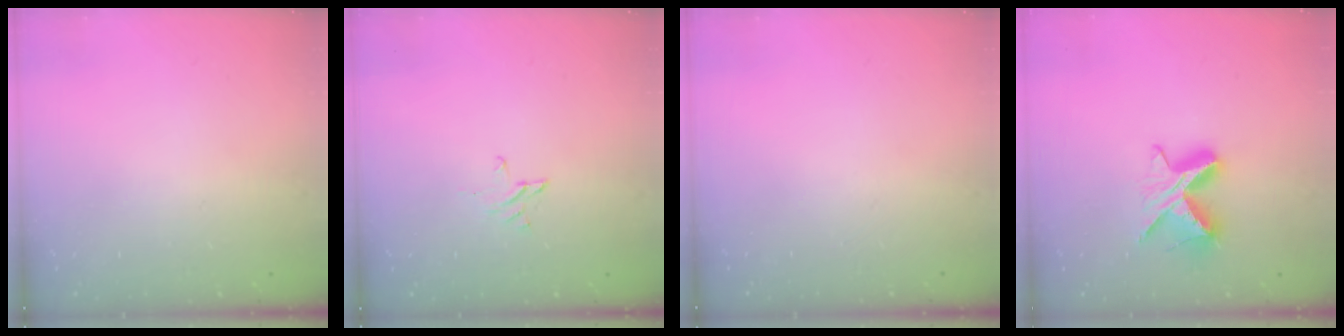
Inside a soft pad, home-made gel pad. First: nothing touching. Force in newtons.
{"total": 2.6, "press": 2.6, "slide": 0.2}
{"total": 0.0}
{"total": 9.2, "press": 9.2, "slide": 0.3}